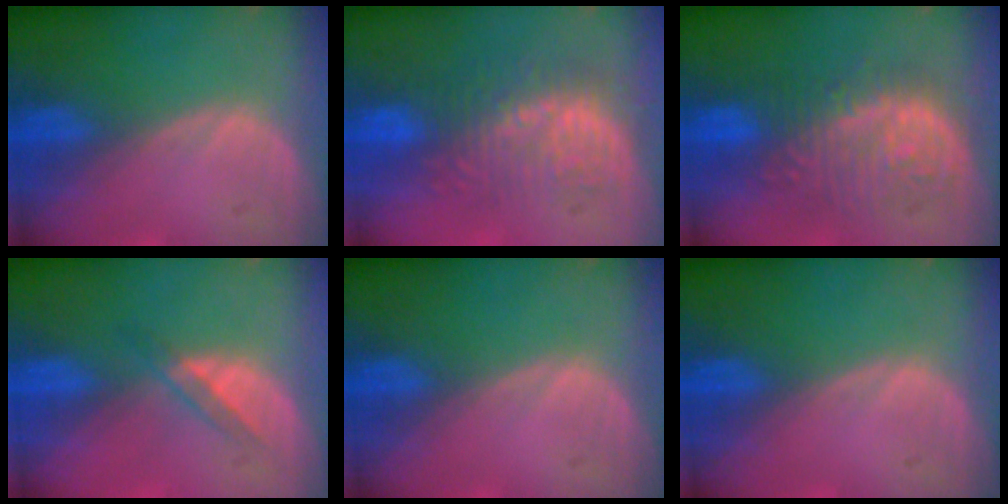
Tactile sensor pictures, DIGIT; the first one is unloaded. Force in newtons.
{"total": 9.1, "press": 8.6, "slide": 2.8}
{"total": 9.2, "press": 9.2, "slide": 0.0}
{"total": 2.4, "press": 2.2, "slide": 1.1}
{"total": 0.0}
{"total": 0.0}